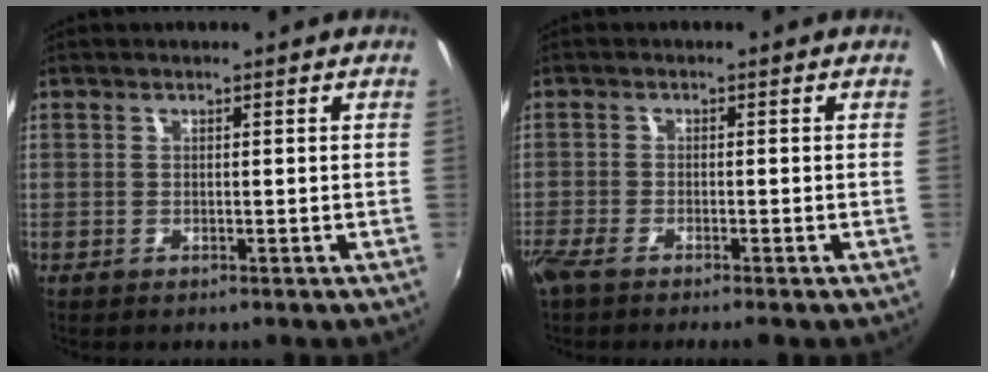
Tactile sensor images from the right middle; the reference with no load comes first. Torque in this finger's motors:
{"motor_torque": [0.07, -0.13, 0.36, 0.07]}